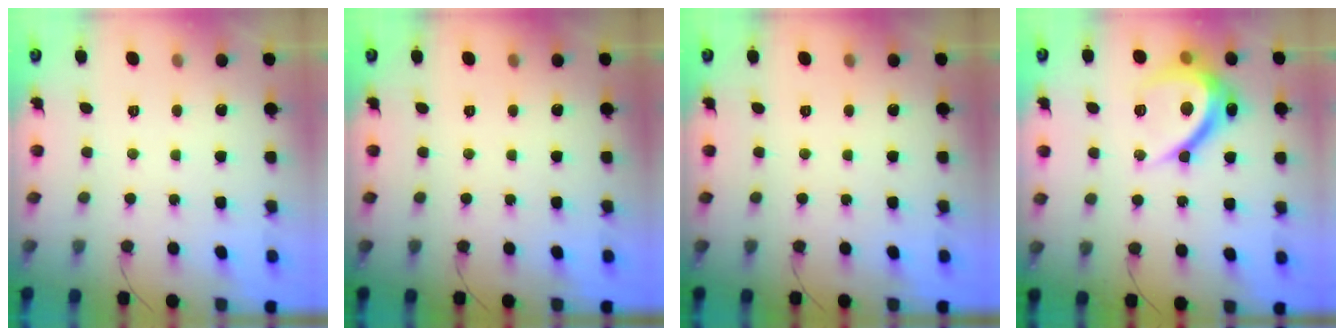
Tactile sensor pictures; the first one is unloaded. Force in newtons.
{"total": 0.0}
{"total": 0.0}
{"total": 14.4, "press": 14.4, "slide": 0.5}